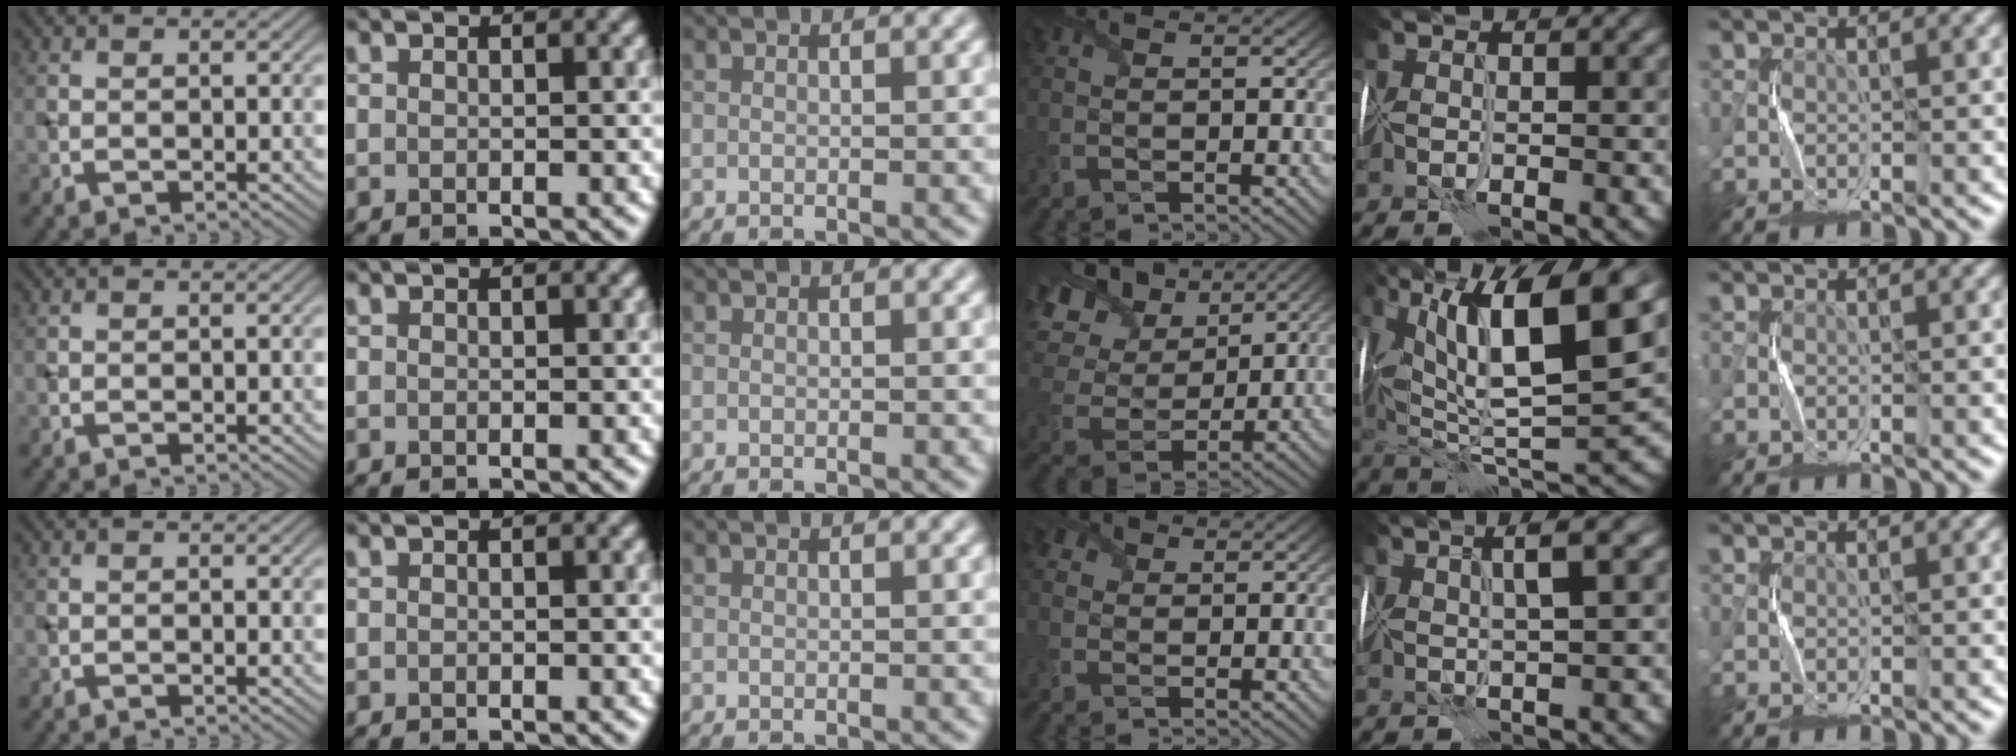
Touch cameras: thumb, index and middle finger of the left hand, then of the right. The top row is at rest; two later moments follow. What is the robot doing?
{"motion": "fold", "object": "tissue"}